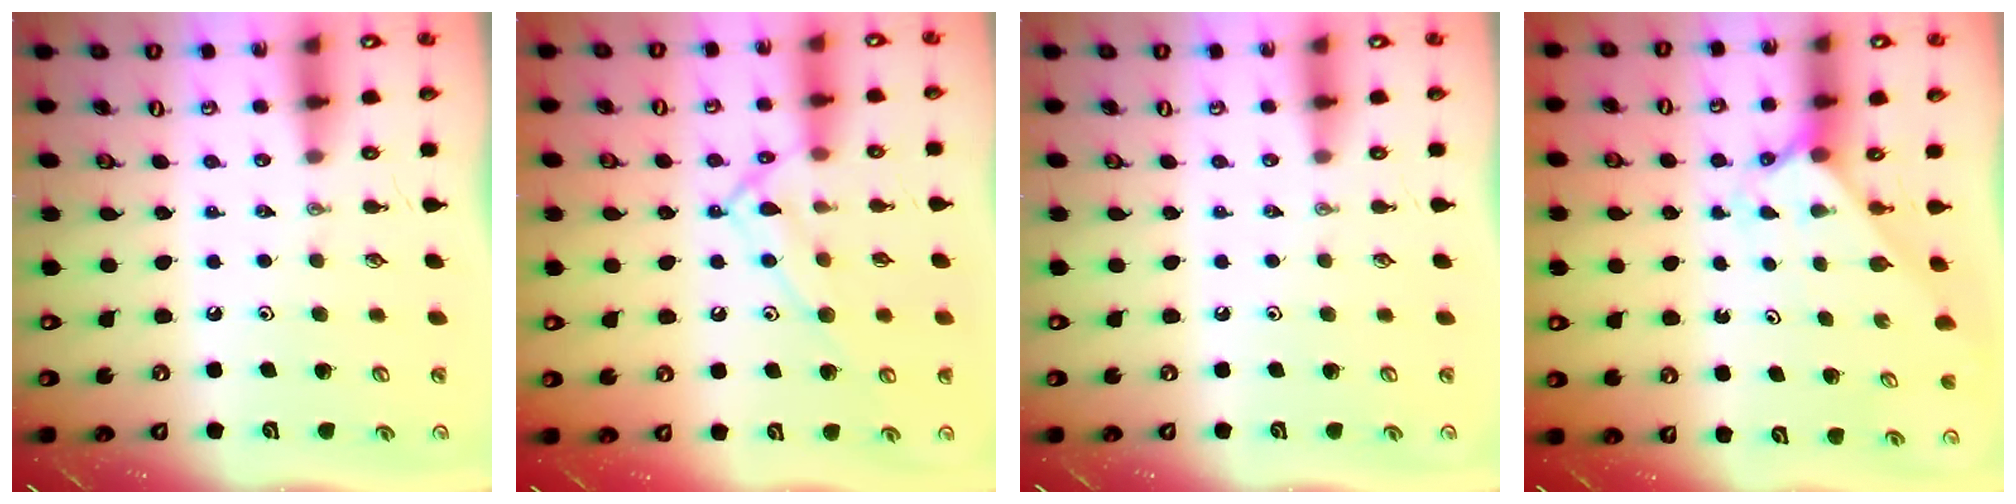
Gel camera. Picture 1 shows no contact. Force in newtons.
{"total": 12.6, "press": 12.6, "slide": 0.8}
{"total": 0.0}
{"total": 2.1, "press": 2.1, "slide": 0.2}